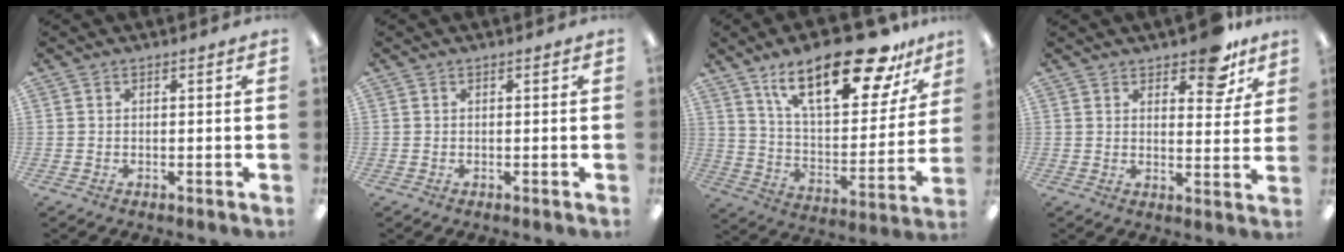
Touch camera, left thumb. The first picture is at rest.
{"total": 0.0}
{"total": 24.5, "force": [16.5, 8.6, 16.0], "torque": [-0.249, -0.096, 0.275]}
{"total": 9.3, "force": [6.9, 3.9, 4.8], "torque": [-0.047, -0.044, 0.118]}